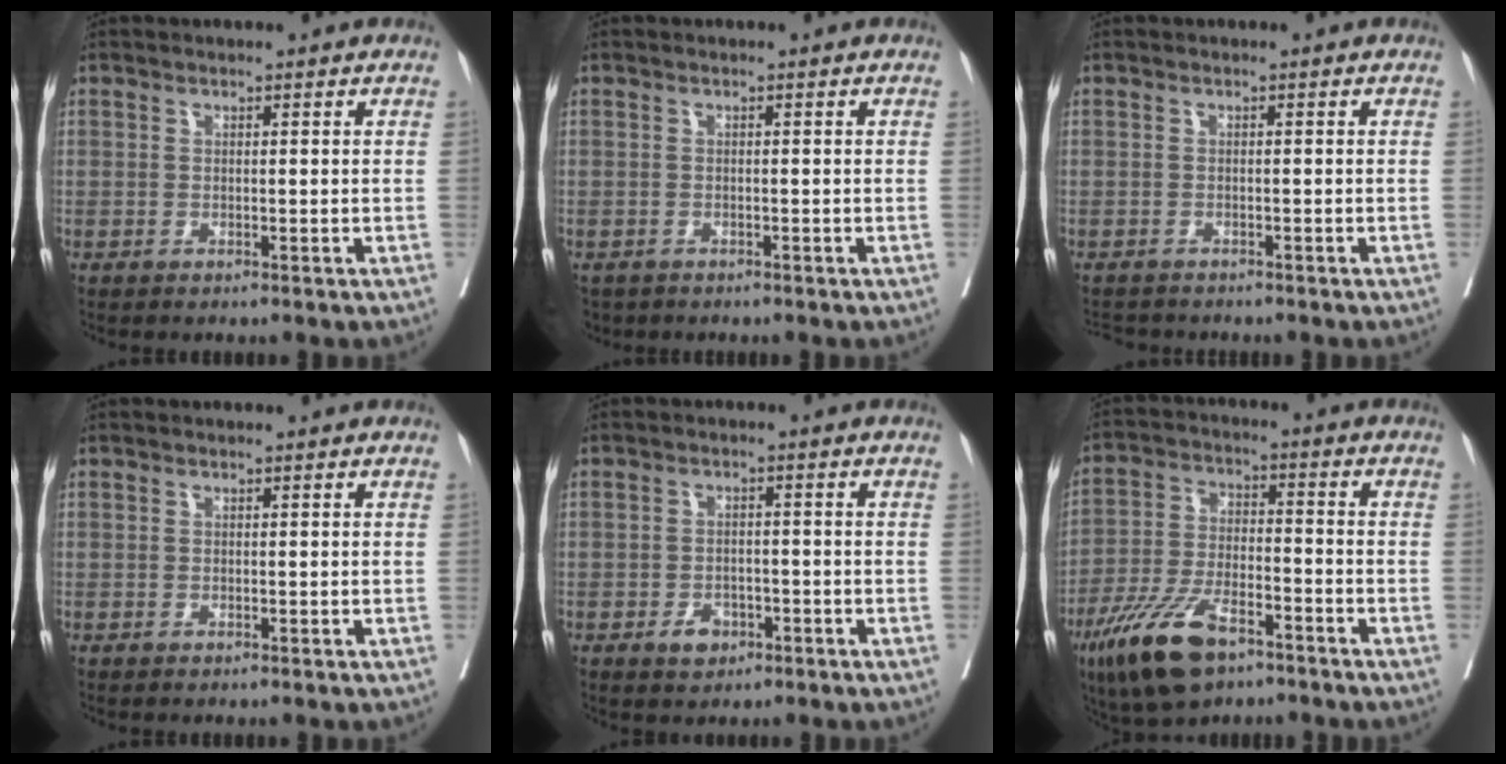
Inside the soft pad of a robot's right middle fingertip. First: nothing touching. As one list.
[{"total": 2.9, "force": [-2.2, 1.8, 0.5], "torque": [-0.008, -0.003, -0.036]}, {"total": 3.2, "force": [-3.0, 1.0, 0.4], "torque": [-0.003, -0.007, -0.048]}, {"total": 0.0}, {"total": 3.1, "force": [-1.7, 2.1, 1.5], "torque": [-0.020, 0.005, -0.020]}, {"total": 12.2, "force": [-7.8, 4.2, 8.4], "torque": [-0.172, -0.013, -0.142]}]